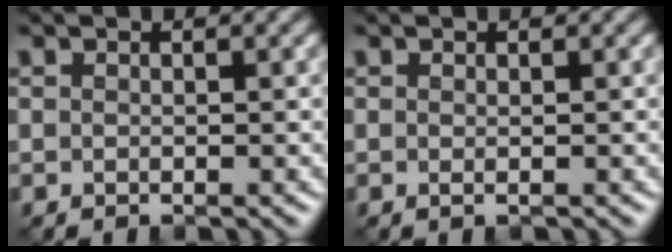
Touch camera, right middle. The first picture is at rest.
{"total": 0.0}